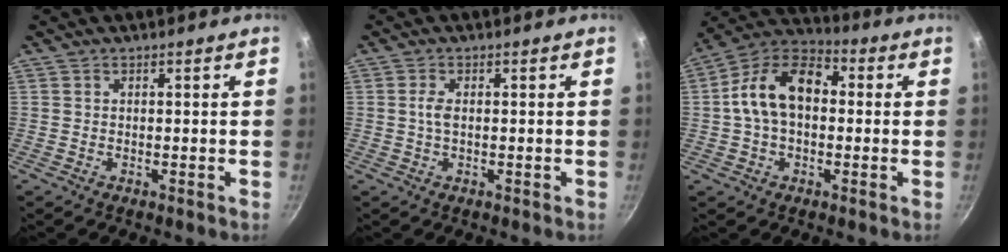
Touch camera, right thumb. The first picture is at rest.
{"total": 2.0, "force": [0.0, 0.9, 1.8], "torque": [-0.042, 0.003, -0.001]}
{"total": 13.9, "force": [0.8, 9.2, 10.4], "torque": [-0.151, 0.039, -0.007]}